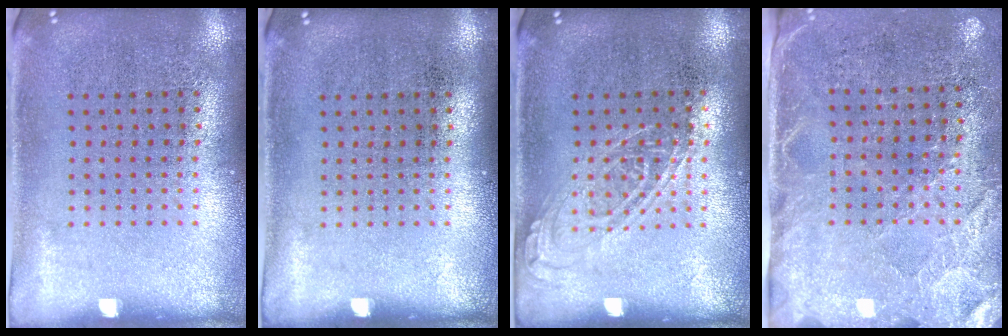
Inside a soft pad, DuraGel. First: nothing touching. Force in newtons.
{"total": 0.0}
{"total": 1.2, "press": 1.1, "slide": 0.4}
{"total": 2.8, "press": 2.4, "slide": 1.3}